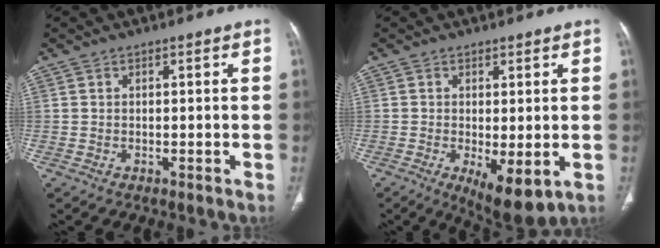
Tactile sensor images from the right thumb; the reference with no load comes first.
{"total": 8.2, "force": [-2.1, 3.1, 7.4], "torque": [-0.115, -0.022, -0.023]}